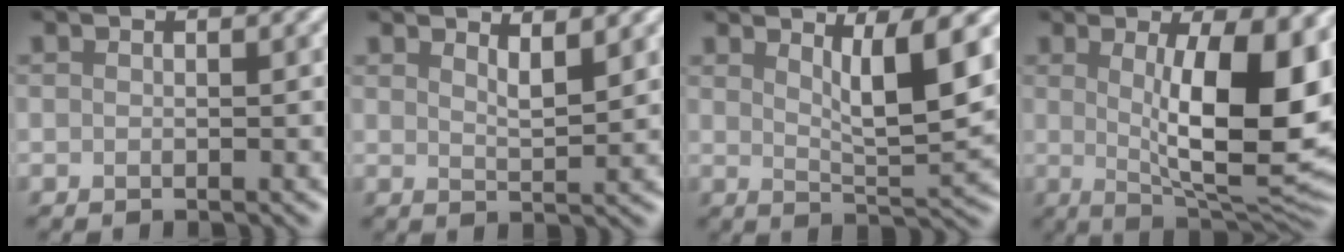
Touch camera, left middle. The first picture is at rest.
{"total": 2.3, "force": [1.8, 0.5, 1.3], "torque": [-0.016, -0.003, 0.029]}
{"total": 5.0, "force": [2.3, 1.1, 4.3], "torque": [-0.065, -0.009, 0.039]}
{"total": 12.4, "force": [1.5, 3.9, 11.7], "torque": [-0.159, -0.016, 0.029]}